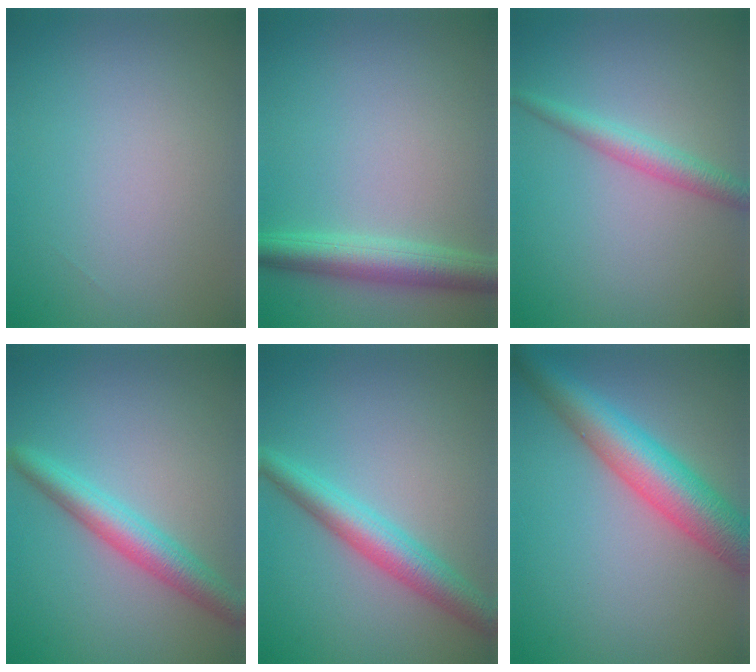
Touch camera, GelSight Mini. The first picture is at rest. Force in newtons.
{"total": 4.1, "press": 4.1, "slide": 0.1}
{"total": 2.5, "press": 2.5, "slide": 0.1}
{"total": 4.1, "press": 4.1, "slide": 0.1}
{"total": 4.4, "press": 4.4, "slide": 0.1}
{"total": 7.4, "press": 7.4, "slide": 0.3}